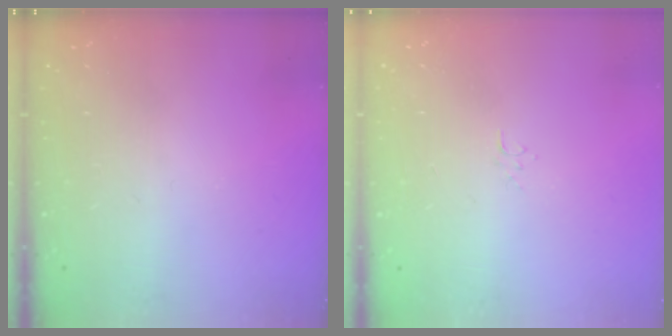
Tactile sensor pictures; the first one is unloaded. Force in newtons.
{"total": 4.1, "press": 4.1, "slide": 0.6}